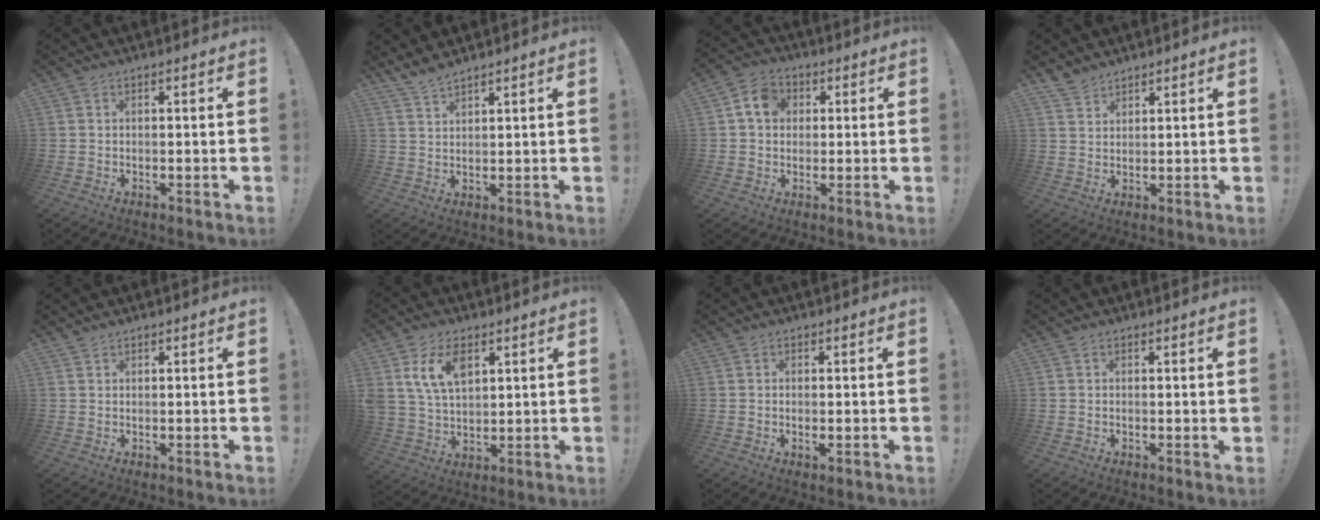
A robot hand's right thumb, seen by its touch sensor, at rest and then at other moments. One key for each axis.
{"total": 3.9, "fx": 3.7, "fy": 0.4, "fz": 1.4, "tx": -0.033, "ty": -0.021, "tz": 0.069}
{"total": 8.3, "fx": 2.1, "fy": 6.7, "fz": 4.3, "tx": -0.069, "ty": 0.012, "tz": 0.044}
{"total": 3.8, "fx": 3.4, "fy": 1.7, "fz": 0.6, "tx": -0.012, "ty": -0.022, "tz": 0.066}
{"total": 0.6, "fx": 0.6, "fy": 0.1, "fz": 0.0, "tx": 0.000, "ty": -0.001, "tz": 0.011}
{"total": 11.7, "fx": 5.5, "fy": 7.6, "fz": 7.0, "tx": -0.125, "ty": -0.014, "tz": 0.104}
{"total": 1.3, "fx": -0.2, "fy": 0.4, "fz": 1.2, "tx": -0.020, "ty": -0.001, "tz": -0.004}
{"total": 0.8, "fx": 0.2, "fy": 0.3, "fz": 0.7, "tx": -0.005, "ty": -0.003, "tz": 0.002}